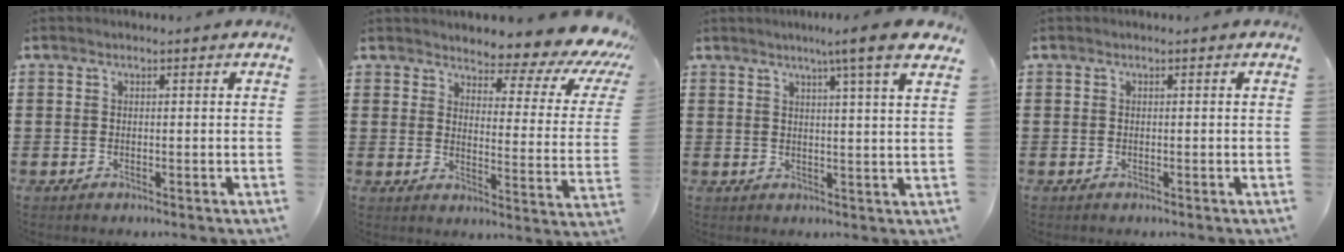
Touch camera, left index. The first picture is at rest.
{"total": 5.1, "force": [4.3, 1.3, 2.3], "torque": [-0.039, -0.045, 0.066]}
{"total": 6.0, "force": [4.2, -0.9, 4.2], "torque": [-0.076, -0.018, 0.064]}
{"total": 0.0}